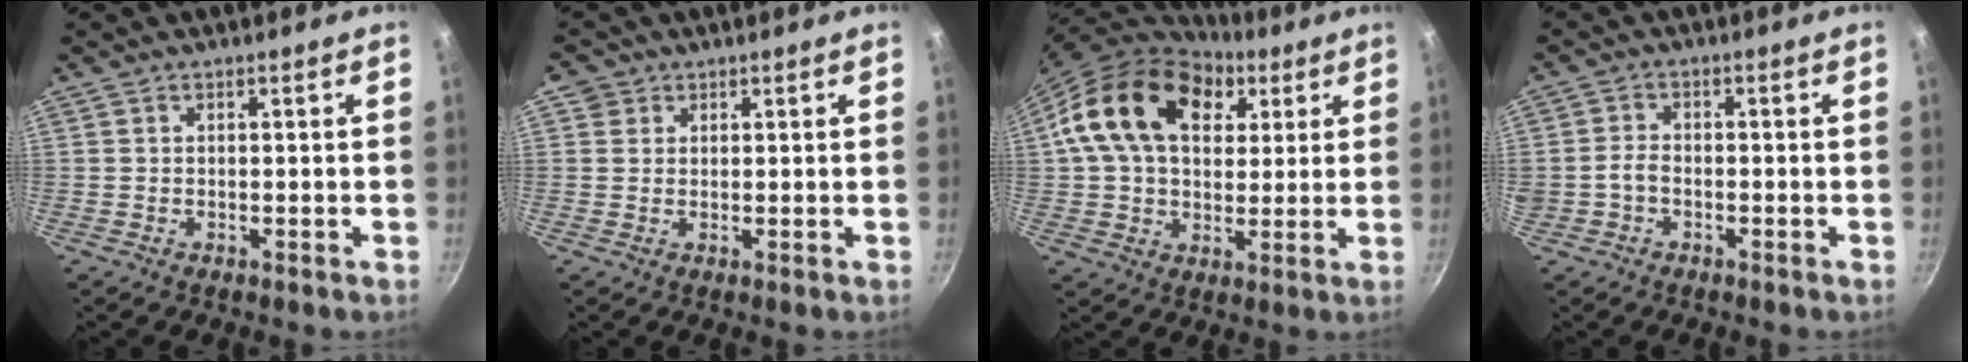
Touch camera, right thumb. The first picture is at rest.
{"total": 2.3, "force": [0.8, 2.1, 0.3], "torque": [0.017, 0.005, 0.009]}
{"total": 20.9, "force": [7.1, 14.4, 13.4], "torque": [-0.217, 0.007, 0.112]}
{"total": 2.6, "force": [-1.0, 1.8, 1.5], "torque": [-0.025, 0.019, -0.021]}